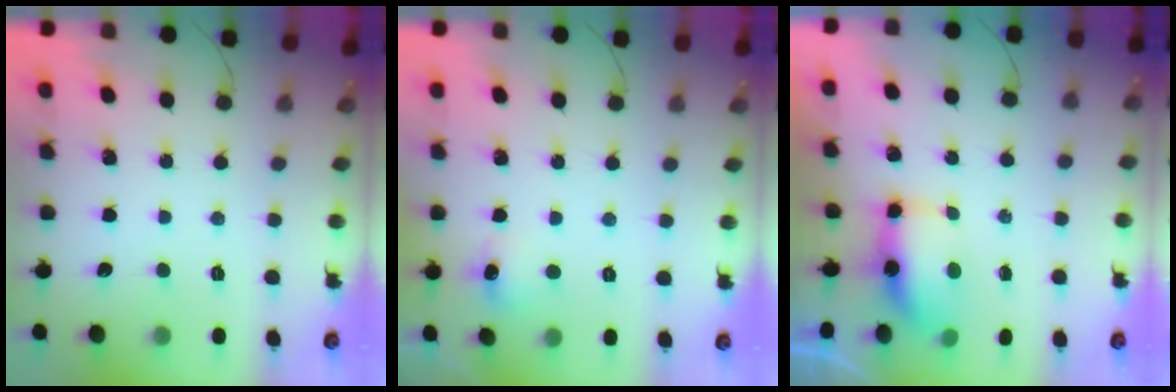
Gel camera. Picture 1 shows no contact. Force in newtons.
{"total": 6.5, "press": 6.3, "slide": 1.5}
{"total": 6.9, "press": 6.8, "slide": 1.2}